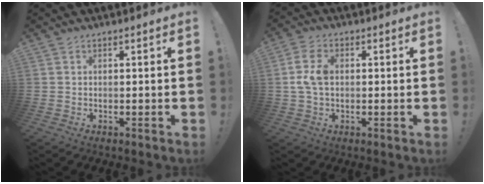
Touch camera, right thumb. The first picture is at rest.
{"total": 8.0, "force": [0.9, 5.1, 6.1], "torque": [-0.122, 0.003, 0.017]}